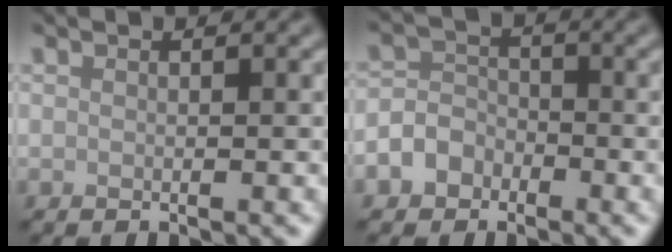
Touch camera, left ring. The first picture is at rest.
{"total": 3.7, "force": [-2.1, 2.8, 1.0], "torque": [0.000, 0.002, -0.048]}